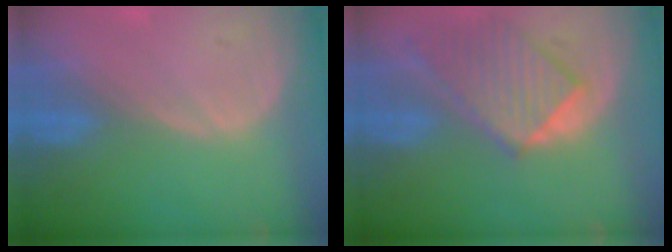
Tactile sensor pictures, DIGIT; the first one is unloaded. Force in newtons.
{"total": 8.6, "press": 7.8, "slide": 3.7}